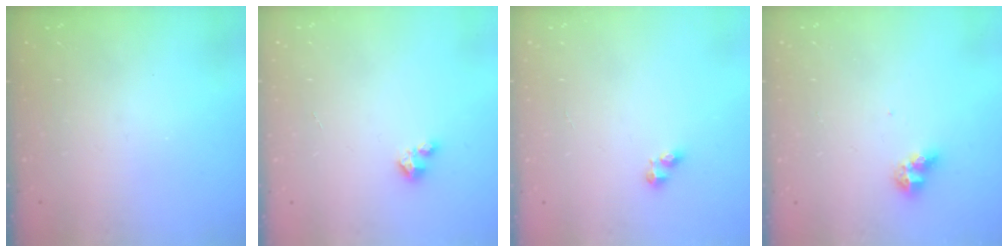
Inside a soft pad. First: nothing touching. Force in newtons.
{"total": 1.5, "press": 1.5, "slide": 0.2}
{"total": 2.8, "press": 2.8, "slide": 0.4}
{"total": 6.1, "press": 6.1, "slide": 0.7}